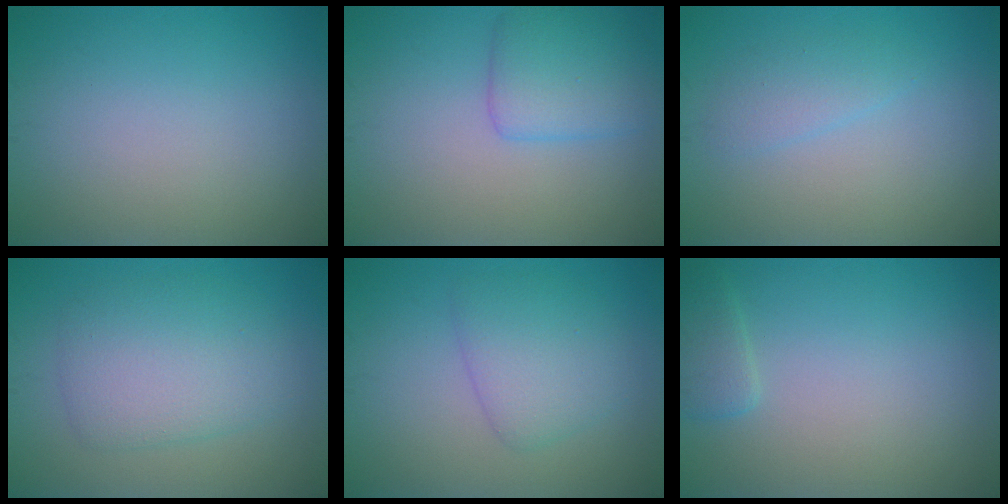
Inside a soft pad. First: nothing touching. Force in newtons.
{"total": 3.4, "press": 3.4, "slide": 0.2}
{"total": 1.6, "press": 1.6, "slide": 0.1}
{"total": 5.0, "press": 5.0, "slide": 0.2}
{"total": 3.5, "press": 3.5, "slide": 0.3}
{"total": 1.6, "press": 1.5, "slide": 0.2}